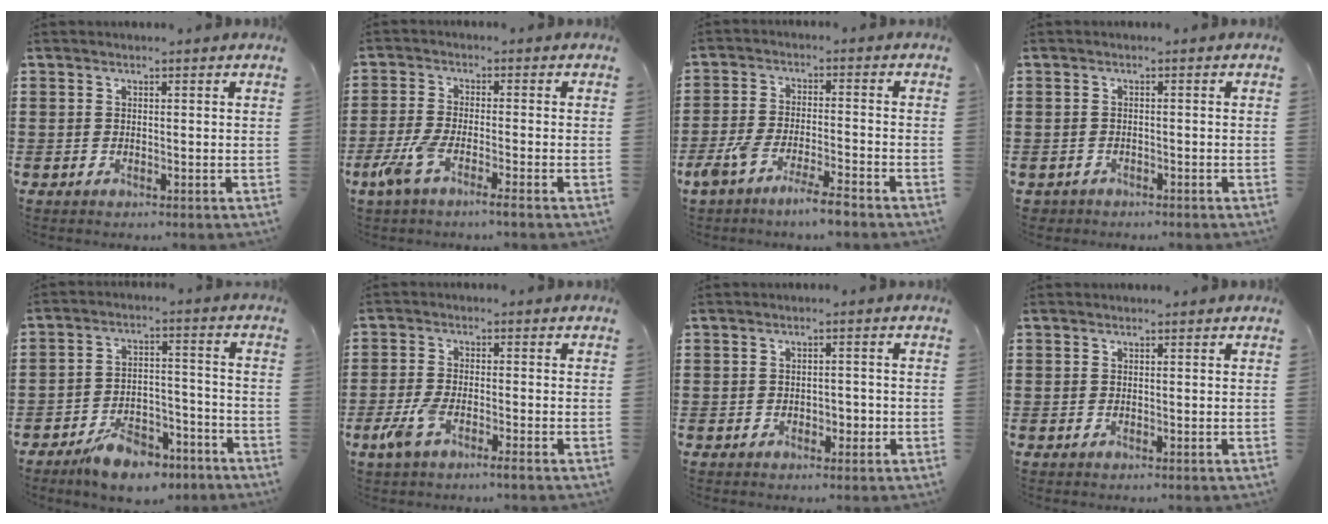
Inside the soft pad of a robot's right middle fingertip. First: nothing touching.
{"total": 5.0, "force": [-3.0, 0.5, 3.9], "torque": [-0.097, -0.015, -0.059]}
{"total": 6.1, "force": [-4.8, 0.4, 3.7], "torque": [-0.087, -0.013, -0.093]}
{"total": 1.1, "force": [-1.0, 0.4, -0.1], "torque": [-0.003, 0.001, -0.023]}
{"total": 7.4, "force": [-6.2, 3.0, 3.0], "torque": [-0.052, 0.026, -0.116]}
{"total": 4.7, "force": [-2.6, 1.1, 3.8], "torque": [-0.096, -0.010, -0.053]}
{"total": 1.6, "force": [-0.7, 1.2, 0.8], "torque": [-0.017, 0.003, -0.018]}
{"total": 0.0}